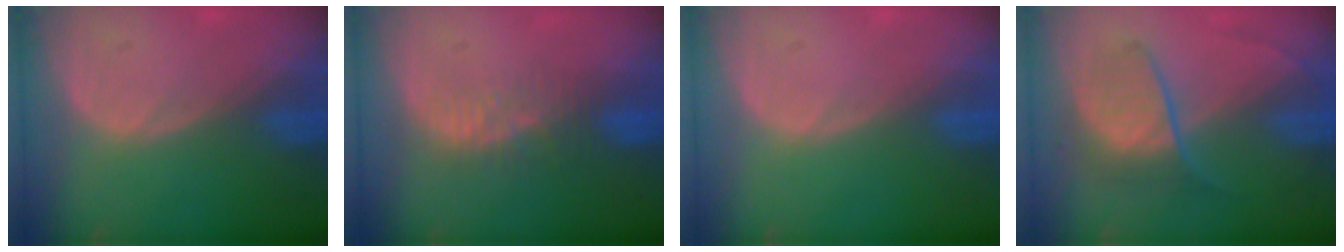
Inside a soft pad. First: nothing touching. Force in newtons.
{"total": 4.9, "press": 4.3, "slide": 2.2}
{"total": 0.0}
{"total": 6.4, "press": 6.4, "slide": 0.7}